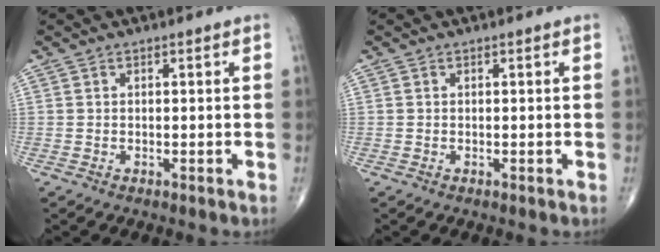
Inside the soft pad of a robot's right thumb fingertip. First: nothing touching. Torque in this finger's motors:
{"motor_torque": [0.08, -0.14, 0.01, 0.00, -0.04]}